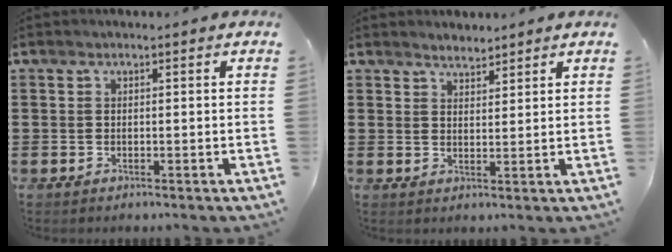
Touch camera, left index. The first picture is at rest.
{"total": 2.1, "force": [2.1, 0.5, 0.0], "torque": [-0.005, 0.000, 0.041]}